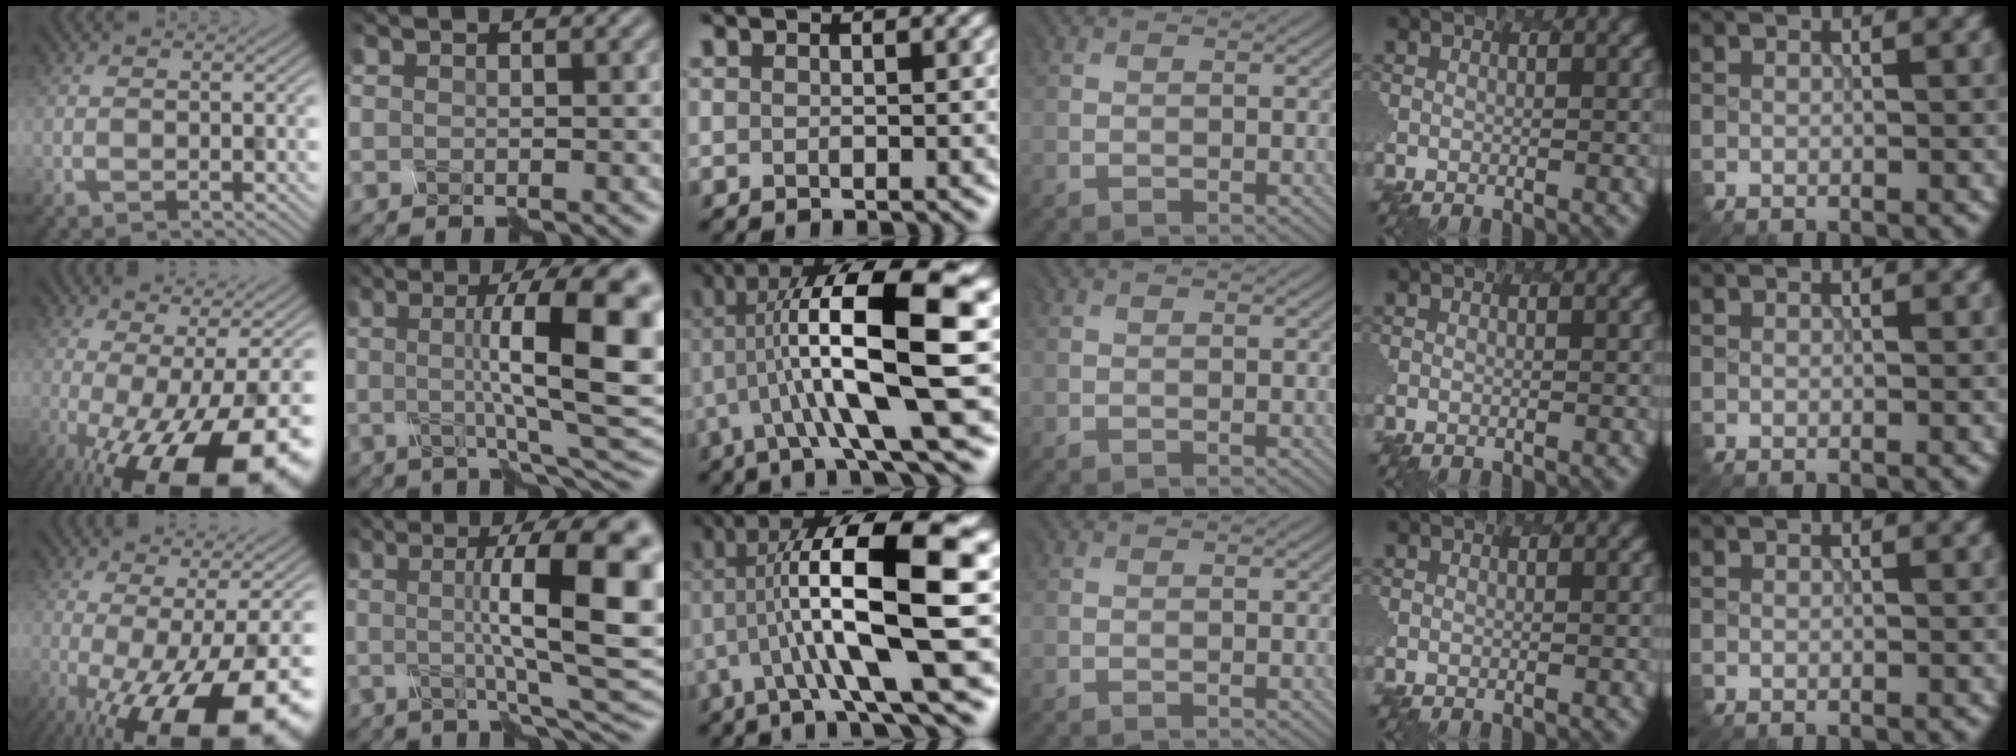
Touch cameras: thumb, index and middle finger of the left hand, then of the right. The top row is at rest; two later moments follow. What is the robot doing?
{"motion": "disassemble", "object": "spray bottle"}